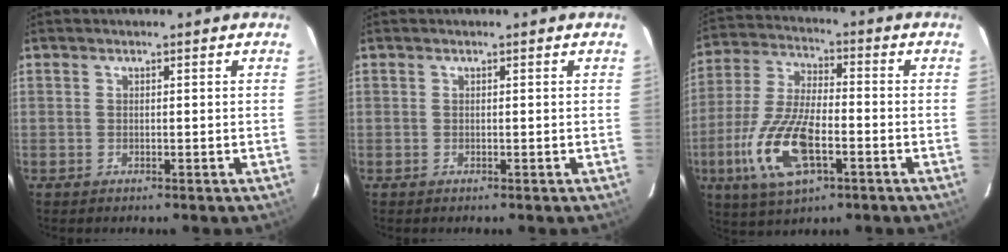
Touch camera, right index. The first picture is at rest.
{"total": 0.0}
{"total": 15.9, "force": [-5.8, 6.6, 13.3], "torque": [-0.292, -0.013, -0.107]}